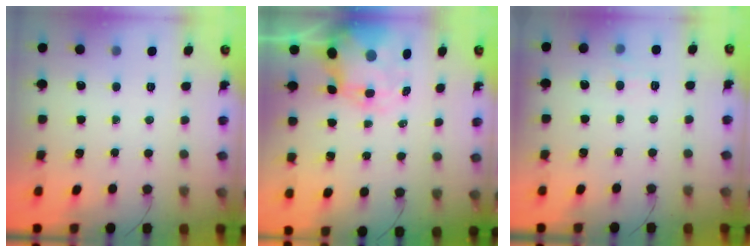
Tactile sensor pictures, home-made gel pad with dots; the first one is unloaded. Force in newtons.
{"total": 7.2, "press": 6.8, "slide": 2.4}
{"total": 6.8, "press": 6.5, "slide": 2.0}